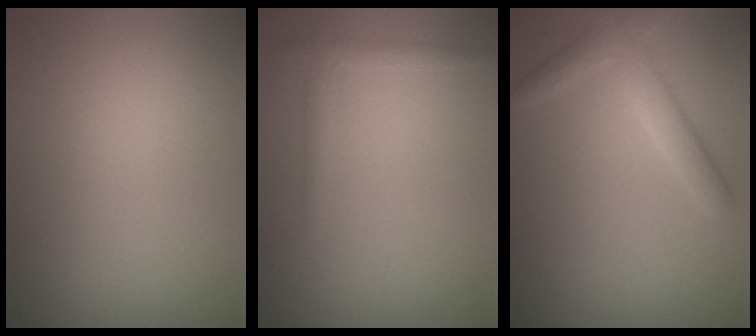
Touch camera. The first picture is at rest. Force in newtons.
{"total": 1.3, "press": 1.3, "slide": 0.1}
{"total": 2.7, "press": 2.7, "slide": 0.1}